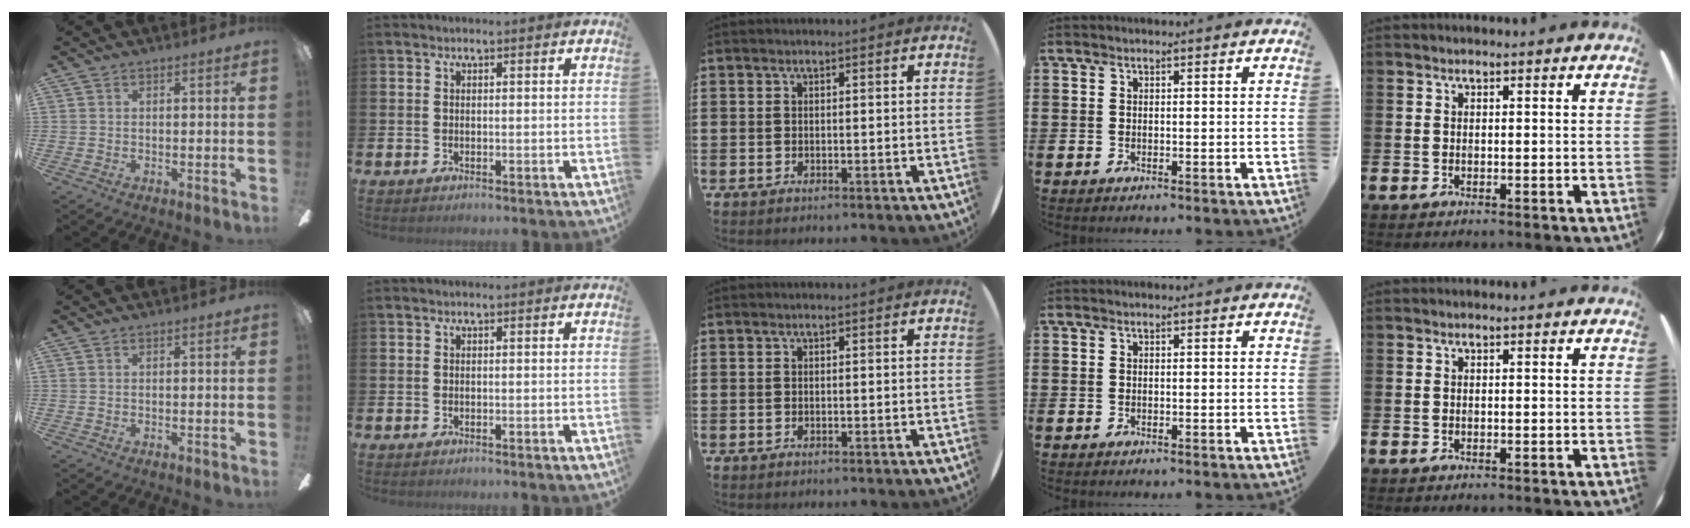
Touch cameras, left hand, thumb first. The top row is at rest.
{}